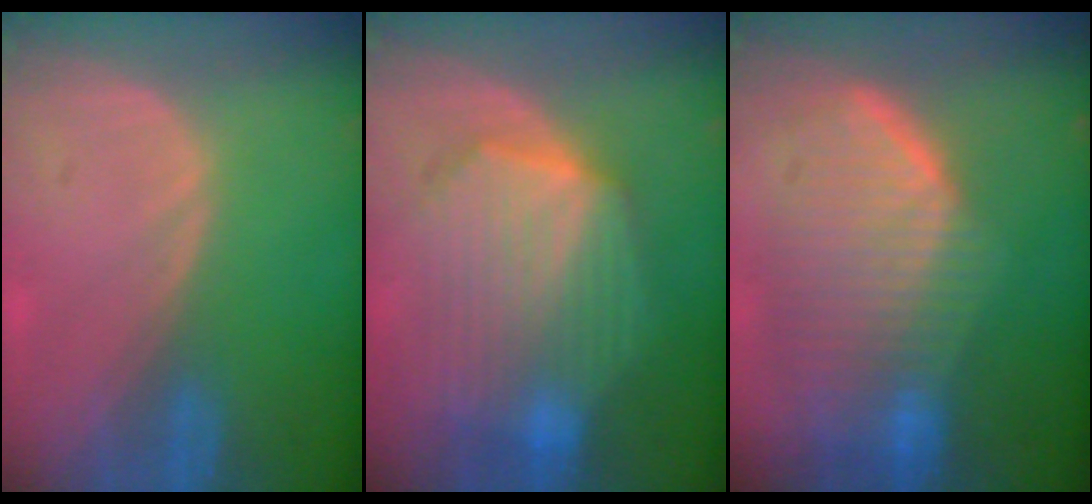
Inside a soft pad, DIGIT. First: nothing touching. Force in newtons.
{"total": 10.8, "press": 10.8, "slide": 0.8}
{"total": 10.1, "press": 9.0, "slide": 4.6}